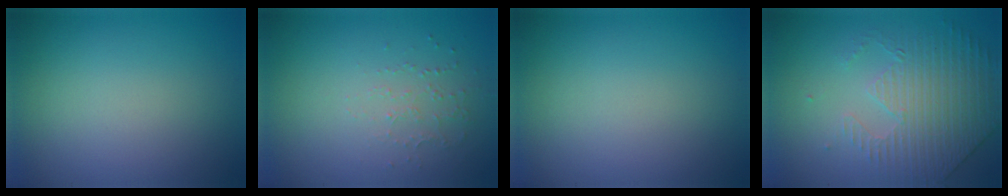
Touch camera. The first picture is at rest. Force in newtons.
{"total": 1.0, "press": 0.6, "slide": 0.8}
{"total": 0.0}
{"total": 4.4, "press": 3.6, "slide": 2.6}